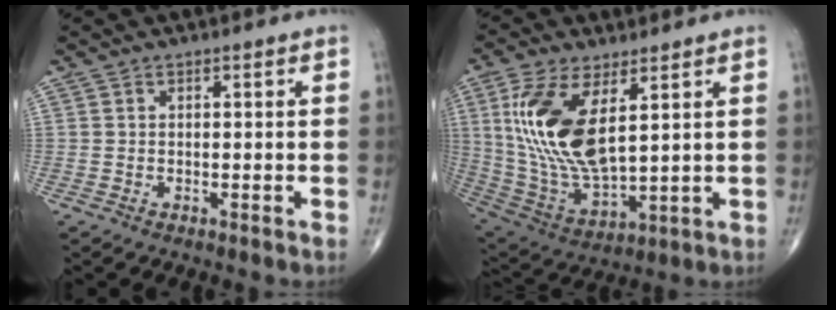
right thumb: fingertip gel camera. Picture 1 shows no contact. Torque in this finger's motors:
{"motor_torque": [0.81, 4.04, 1.96, 0.68, 0.66]}